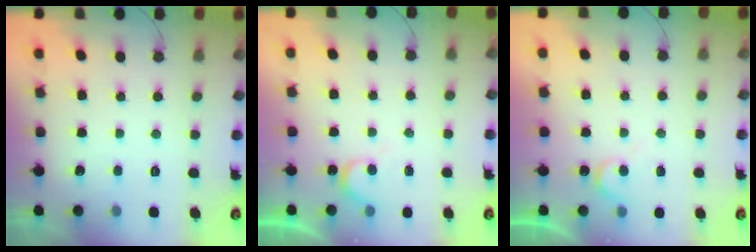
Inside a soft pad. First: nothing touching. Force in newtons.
{"total": 4.5, "press": 4.4, "slide": 0.4}
{"total": 5.2, "press": 5.2, "slide": 0.4}